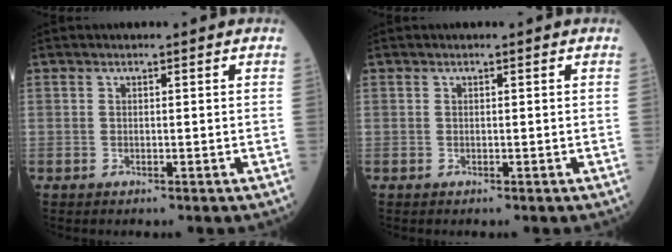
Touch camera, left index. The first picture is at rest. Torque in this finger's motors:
{"motor_torque": [-0.01, 0.02, 0.00, 0.00]}